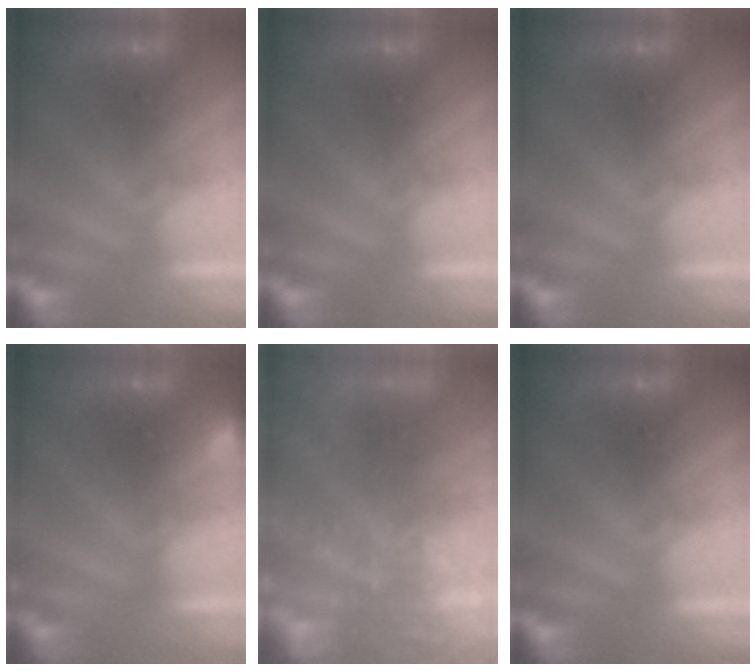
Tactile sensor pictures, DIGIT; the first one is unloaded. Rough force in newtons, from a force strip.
{"total": 0.0}
{"total": 0.0}
{"total": 2.9}
{"total": 6.8}
{"total": 0.0}